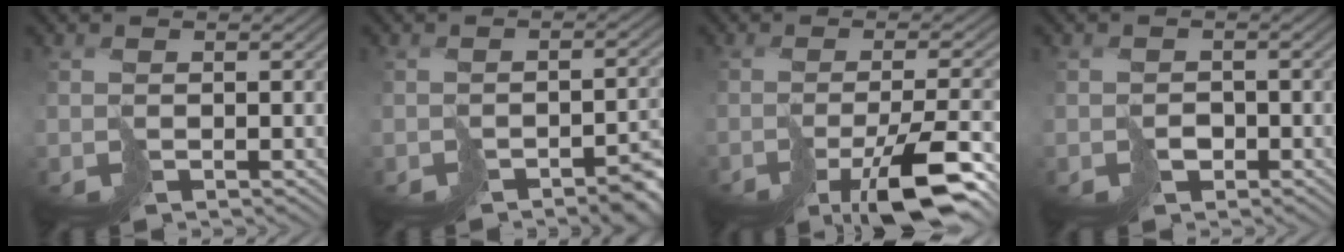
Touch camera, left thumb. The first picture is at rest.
{"total": 5.2, "force": [-3.4, 1.5, 3.6], "torque": [-0.040, -0.006, -0.048]}
{"total": 10.5, "force": [-6.0, 2.4, 8.3], "torque": [-0.129, -0.007, -0.101]}
{"total": 1.3, "force": [-0.6, 1.1, 0.4], "torque": [-0.004, -0.001, -0.010]}